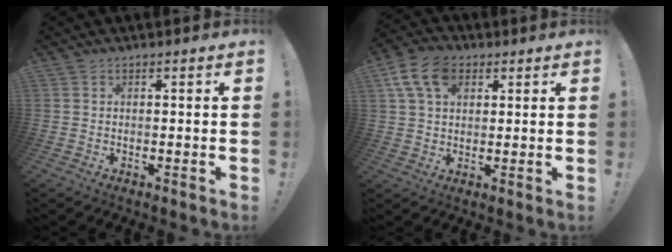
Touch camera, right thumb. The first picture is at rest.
{"total": 11.3, "force": [4.6, 7.6, 7.0], "torque": [-0.132, 0.001, 0.090]}